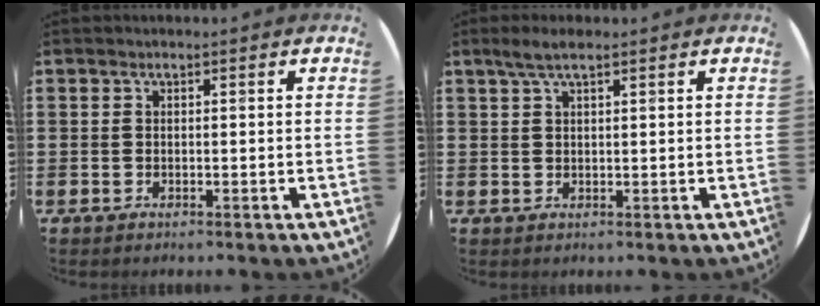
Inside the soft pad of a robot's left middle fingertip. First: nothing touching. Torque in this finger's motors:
{"motor_torque": [0.59, -0.48, 0.07, 0.06]}